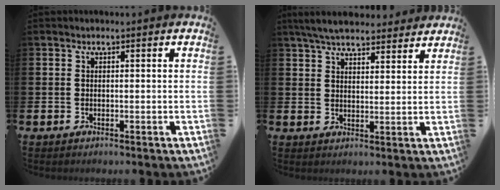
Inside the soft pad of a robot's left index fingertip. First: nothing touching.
{"total": 5.9, "force": [5.6, 1.2, 1.5], "torque": [-0.041, -0.019, 0.102]}